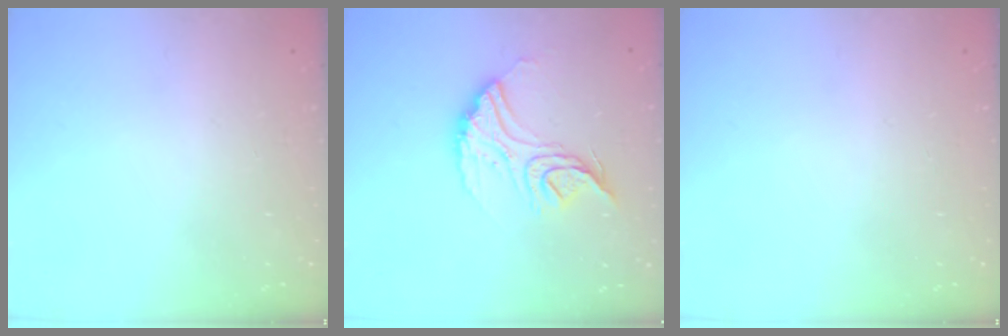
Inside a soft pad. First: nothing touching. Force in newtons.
{"total": 14.3, "press": 14.2, "slide": 1.1}
{"total": 0.0}